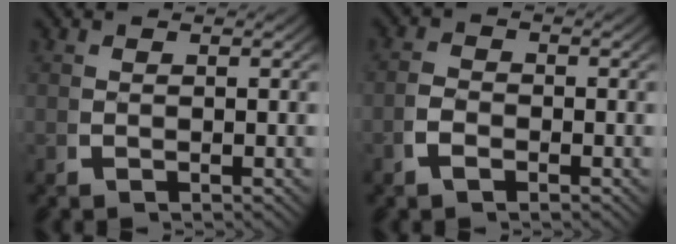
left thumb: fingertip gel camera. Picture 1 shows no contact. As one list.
[{"total": 1.6, "force": [-0.8, 1.0, 1.0], "torque": [-0.024, -0.005, -0.018]}]